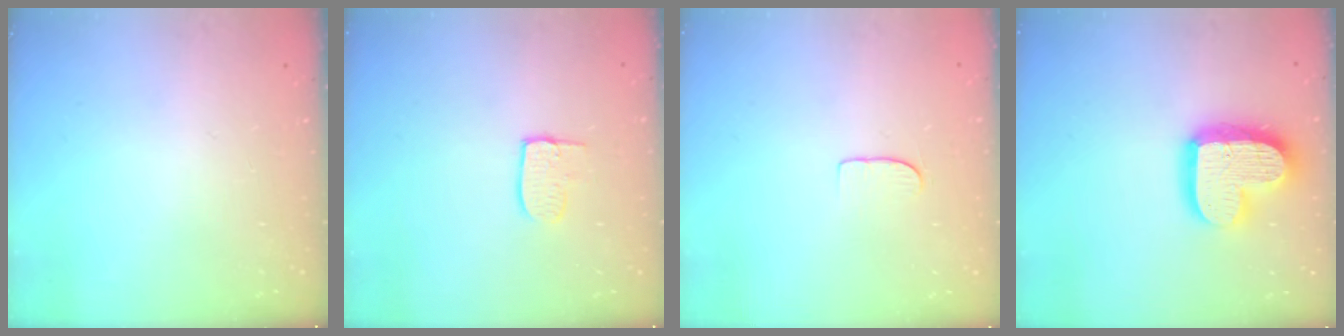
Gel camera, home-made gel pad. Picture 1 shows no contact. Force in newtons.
{"total": 7.7, "press": 7.7, "slide": 0.6}
{"total": 4.9, "press": 4.9, "slide": 0.3}
{"total": 17.7, "press": 17.6, "slide": 1.3}